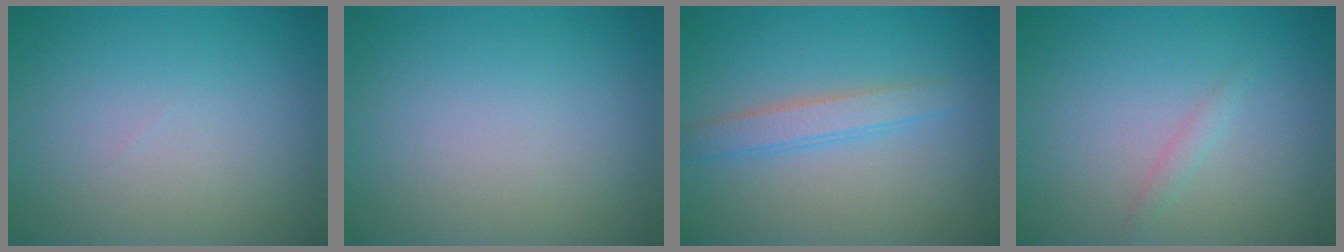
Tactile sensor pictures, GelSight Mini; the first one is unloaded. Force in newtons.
{"total": 0.0}
{"total": 2.4, "press": 2.4, "slide": 0.1}
{"total": 0.8, "press": 0.8, "slide": 0.0}